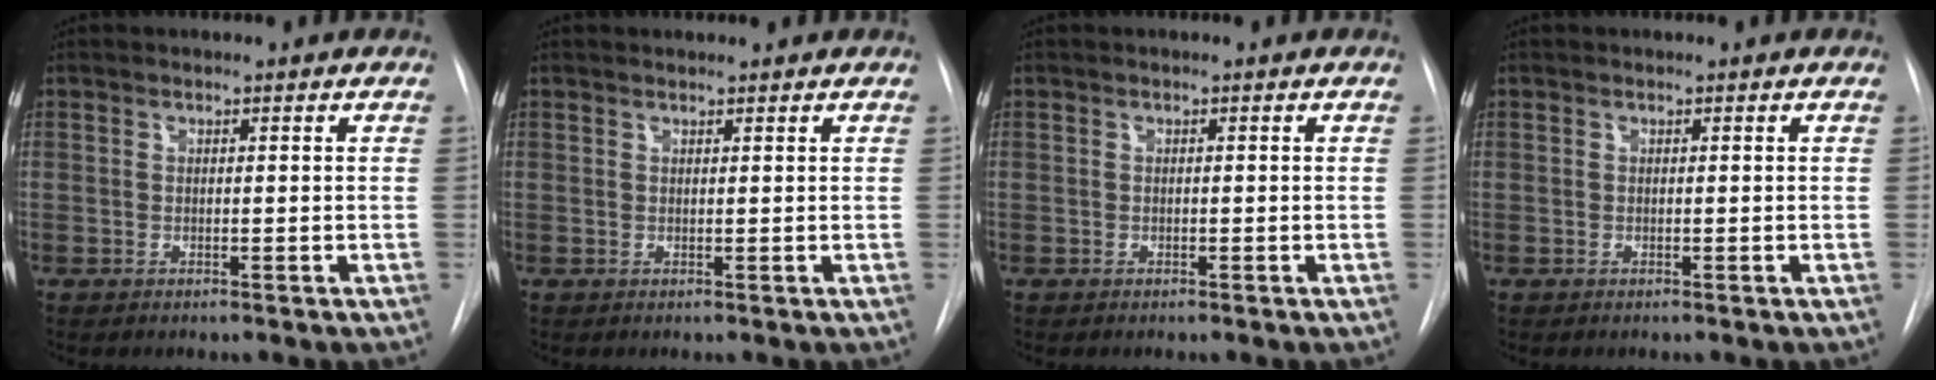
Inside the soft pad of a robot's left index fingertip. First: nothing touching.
{"total": 0.0}
{"total": 1.6, "force": [-1.6, -0.2, -0.3], "torque": [0.005, -0.004, -0.025]}
{"total": 0.0}